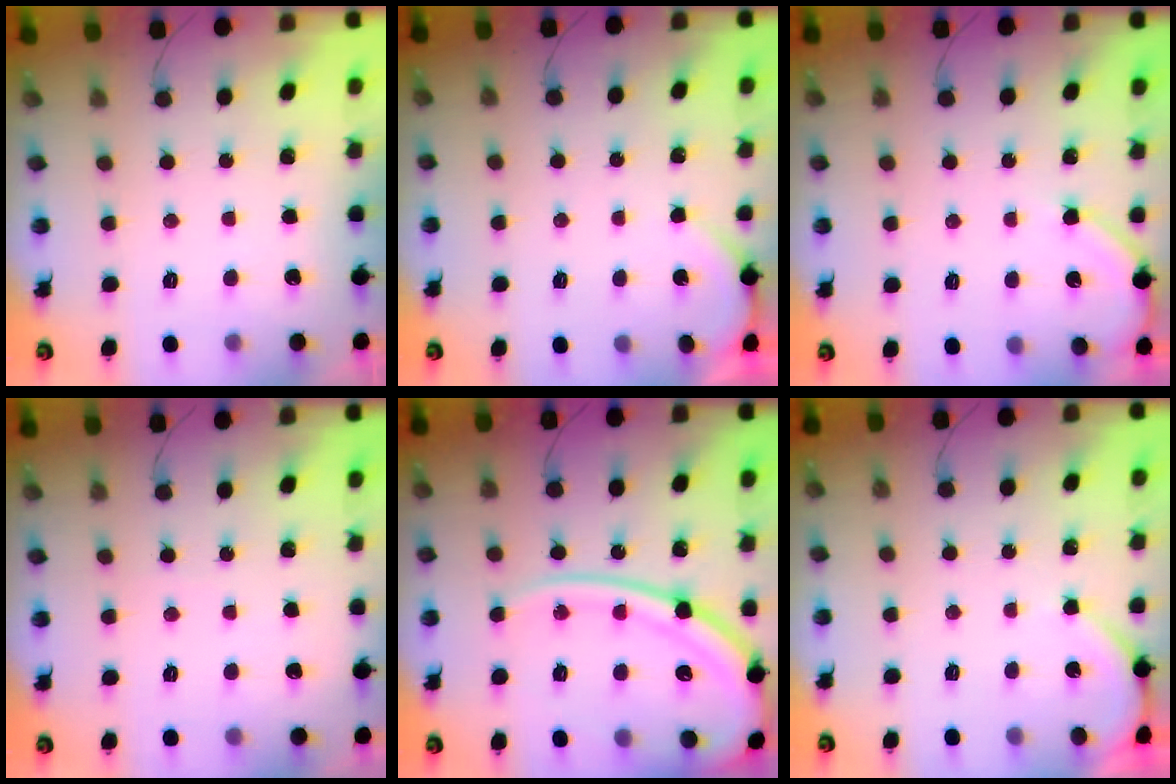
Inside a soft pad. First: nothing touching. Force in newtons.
{"total": 1.6, "press": 1.6, "slide": 0.2}
{"total": 5.1, "press": 5.0, "slide": 0.9}
{"total": 3.0, "press": 3.0, "slide": 0.4}
{"total": 17.9, "press": 17.8, "slide": 1.8}
{"total": 2.7, "press": 2.6, "slide": 0.6}